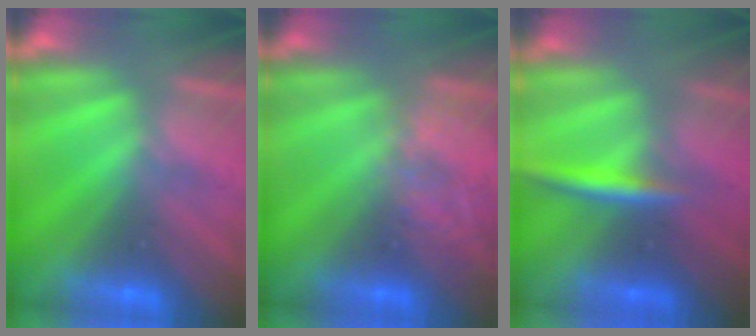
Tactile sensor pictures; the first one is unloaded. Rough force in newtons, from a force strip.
{"total": 2.2}
{"total": 2.8}